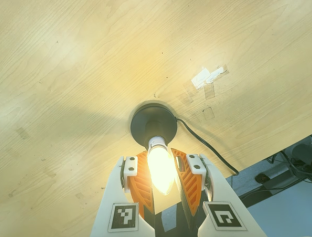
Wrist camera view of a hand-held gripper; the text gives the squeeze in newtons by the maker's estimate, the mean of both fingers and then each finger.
{"total": 15.5, "left": 14.7, "right": 16.3}